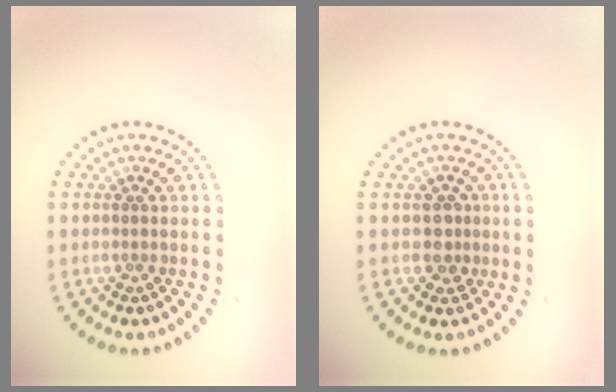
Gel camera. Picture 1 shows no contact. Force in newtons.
{"total": 1.7, "press": 1.5, "slide": 0.8}